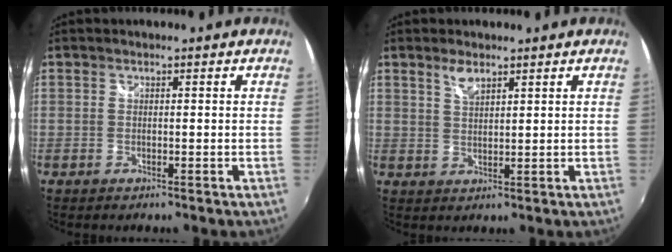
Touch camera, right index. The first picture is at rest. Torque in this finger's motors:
{"motor_torque": [0.01, 0.00, 0.04, 0.04]}